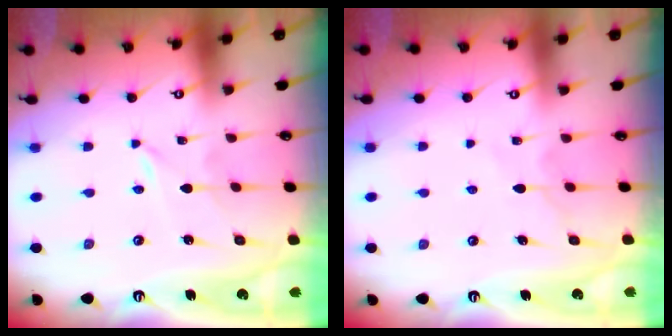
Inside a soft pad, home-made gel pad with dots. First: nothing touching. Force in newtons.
{"total": 6.9, "press": 6.9, "slide": 0.7}